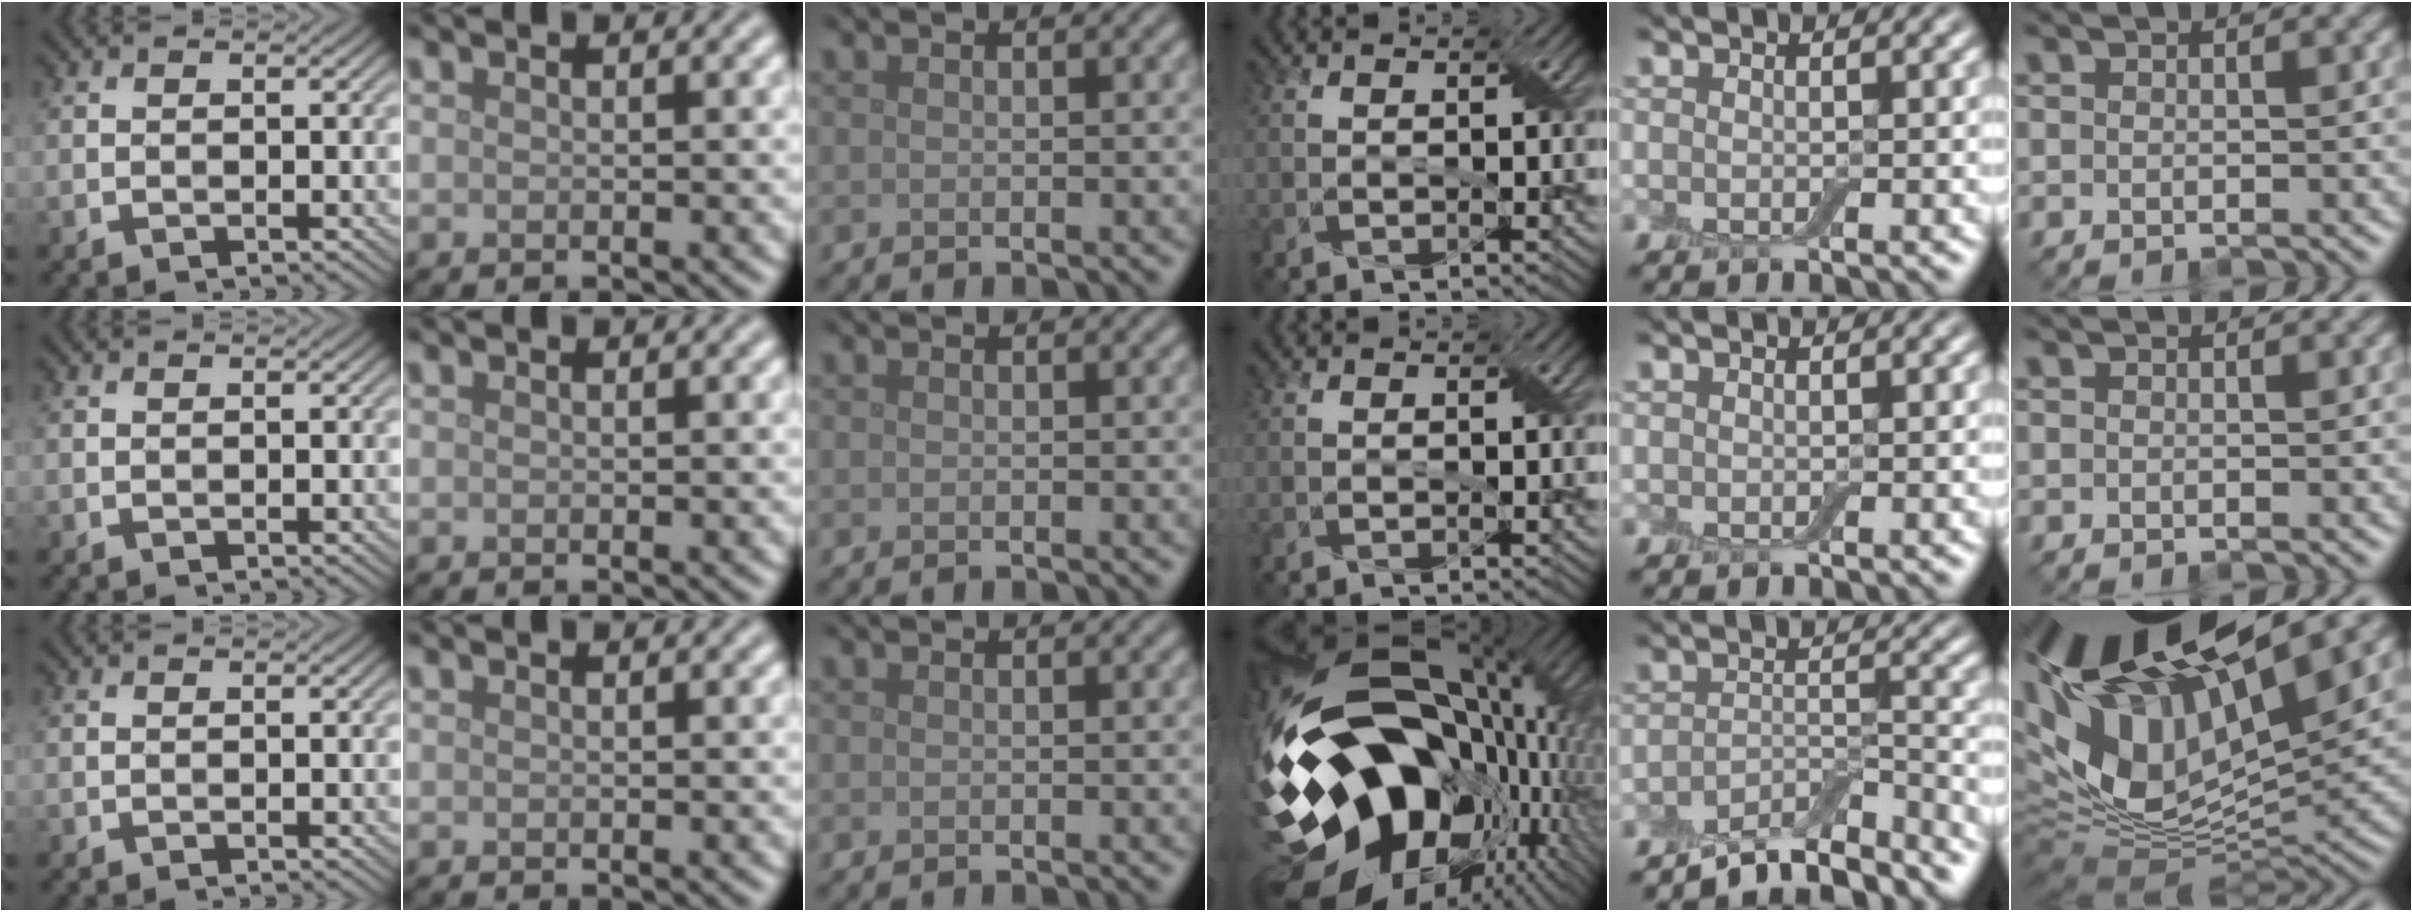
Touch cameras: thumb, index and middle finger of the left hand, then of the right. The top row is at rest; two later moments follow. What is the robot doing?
{"motion": "wrap", "object": "cling film"}